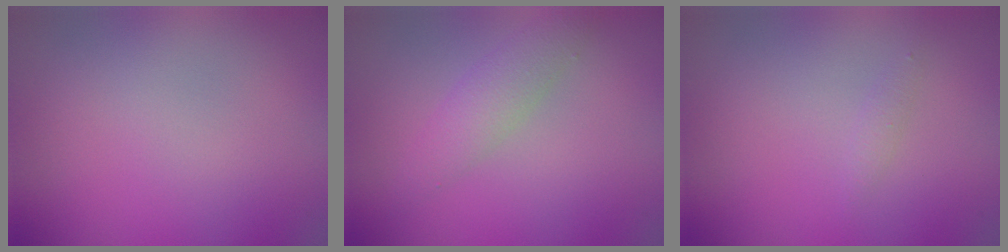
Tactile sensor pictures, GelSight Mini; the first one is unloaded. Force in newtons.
{"total": 2.5, "press": 2.5, "slide": 0.1}
{"total": 0.6, "press": 0.6, "slide": 0.0}